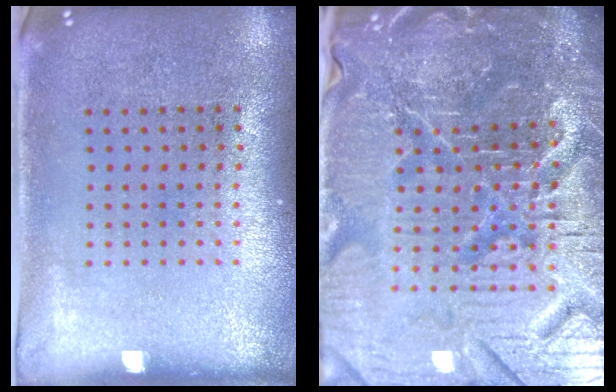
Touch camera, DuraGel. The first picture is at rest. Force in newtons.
{"total": 7.2, "press": 6.5, "slide": 3.3}